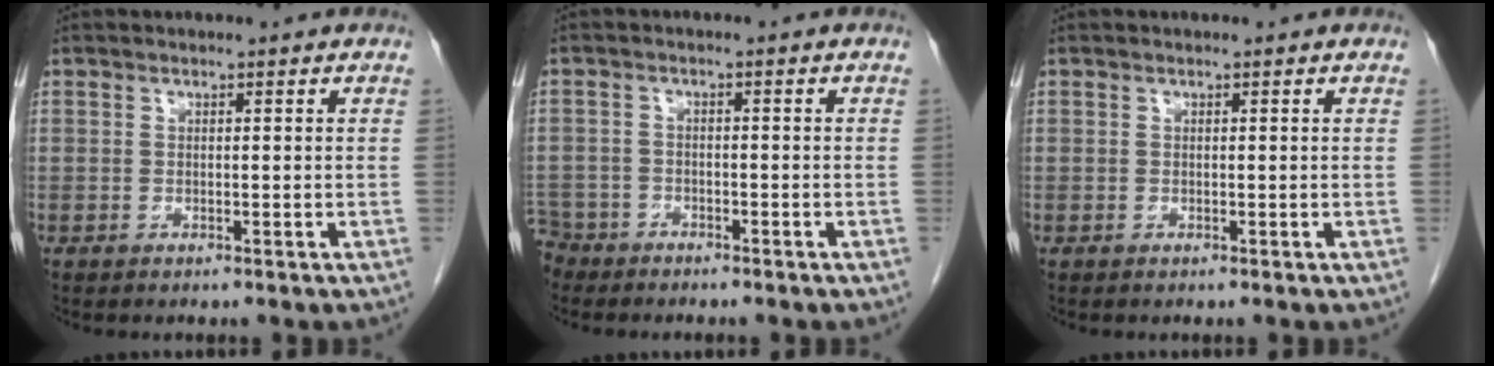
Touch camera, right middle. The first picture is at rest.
{"total": 4.9, "force": [-4.2, 2.5, -0.3], "torque": [0.001, -0.001, -0.084]}
{"total": 0.0}